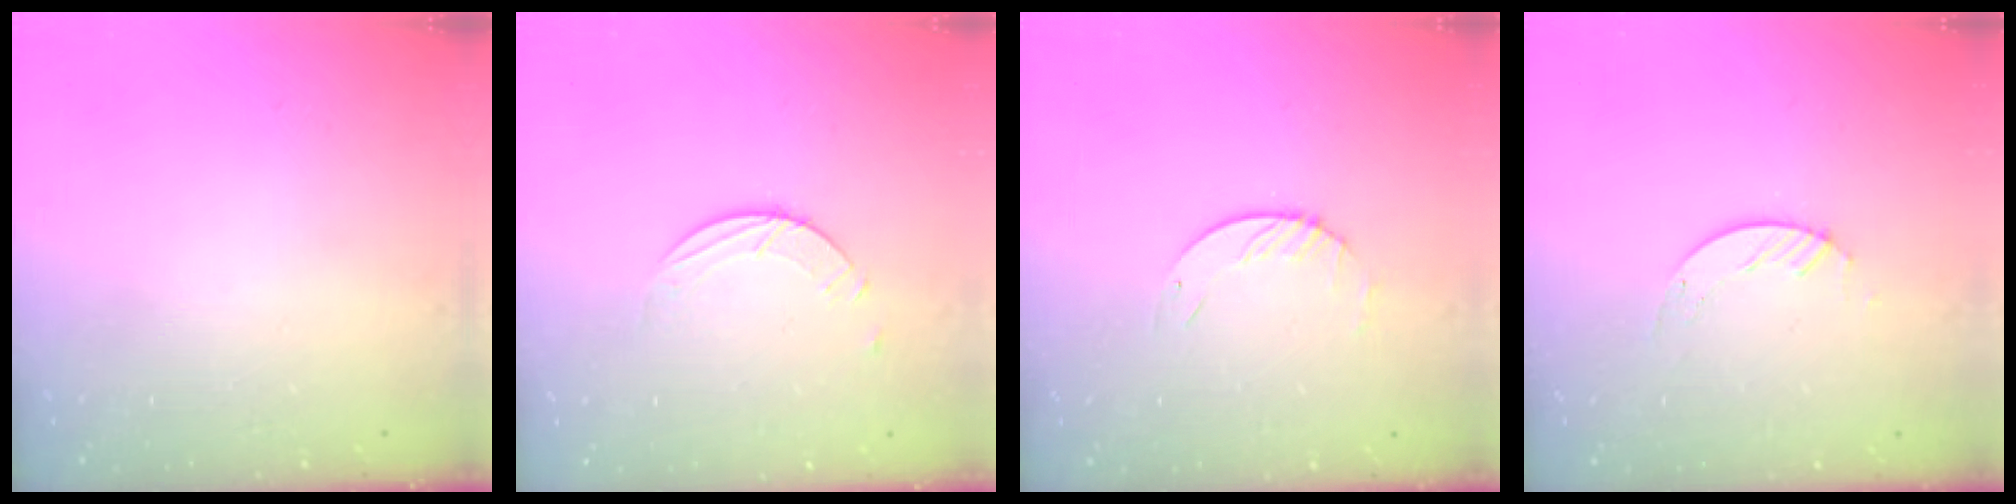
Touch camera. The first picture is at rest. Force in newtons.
{"total": 2.5, "press": 2.4, "slide": 0.2}
{"total": 1.7, "press": 1.7, "slide": 0.2}
{"total": 2.7, "press": 2.7, "slide": 0.2}